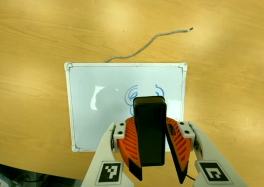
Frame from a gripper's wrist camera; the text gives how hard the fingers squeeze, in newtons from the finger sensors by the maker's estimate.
{"total": 9.3, "left": 9.8, "right": 8.8}